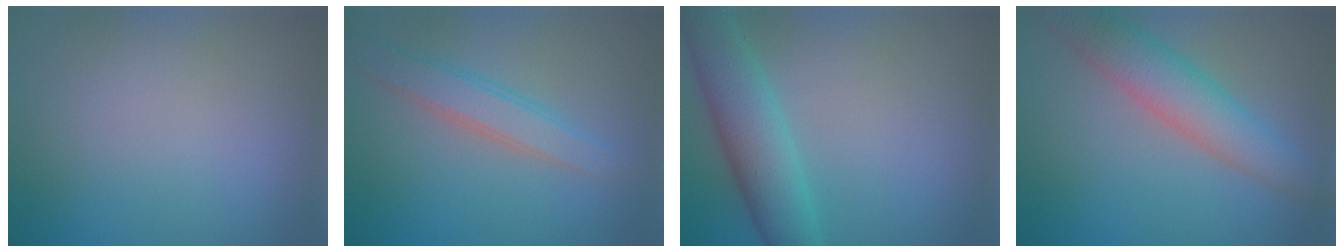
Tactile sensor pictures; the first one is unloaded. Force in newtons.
{"total": 3.1, "press": 3.1, "slide": 0.1}
{"total": 5.5, "press": 5.5, "slide": 0.2}
{"total": 5.2, "press": 5.2, "slide": 0.4}